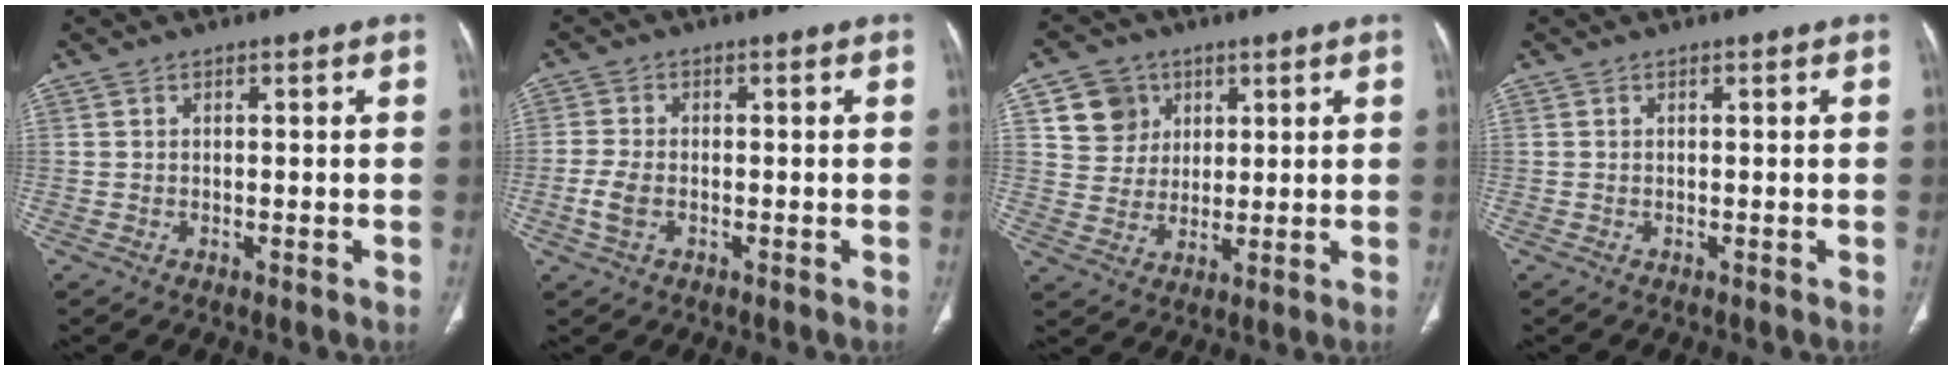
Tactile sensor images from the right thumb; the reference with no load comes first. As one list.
[{"total": 4.0, "force": [-1.1, 2.5, 2.8], "torque": [-0.067, 0.008, -0.022]}, {"total": 8.2, "force": [3.4, 7.2, 1.7], "torque": [0.003, -0.007, 0.067]}, {"total": 0.0}]